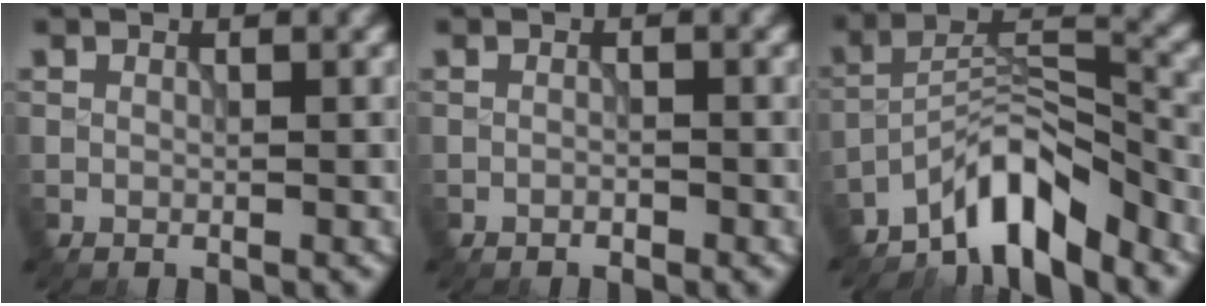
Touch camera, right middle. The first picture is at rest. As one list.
[{"total": 0.5, "force": [-0.5, 0.2, 0.1], "torque": [-0.002, 0.001, -0.008]}, {"total": 6.9, "force": [-5.6, 1.8, 3.6], "torque": [-0.052, 0.011, -0.107]}]